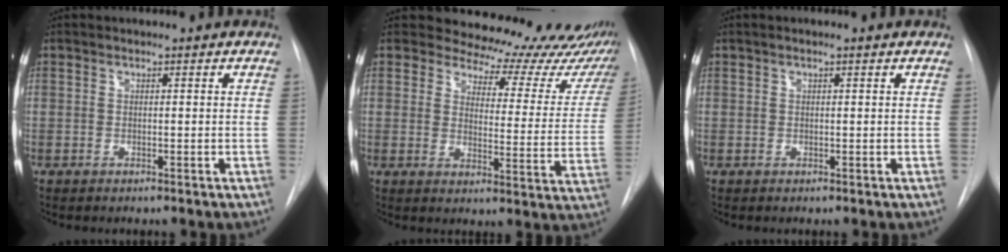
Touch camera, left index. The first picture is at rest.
{"total": 21.8, "force": [20.4, 6.4, 4.2], "torque": [-0.020, -0.087, 0.212]}
{"total": 0.7, "force": [0.4, 0.0, 0.6], "torque": [-0.014, 0.006, 0.007]}